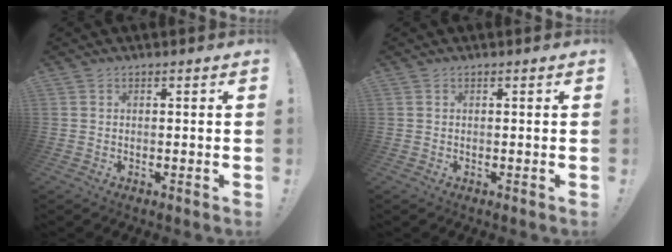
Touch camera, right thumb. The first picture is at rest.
{"total": 0.0}